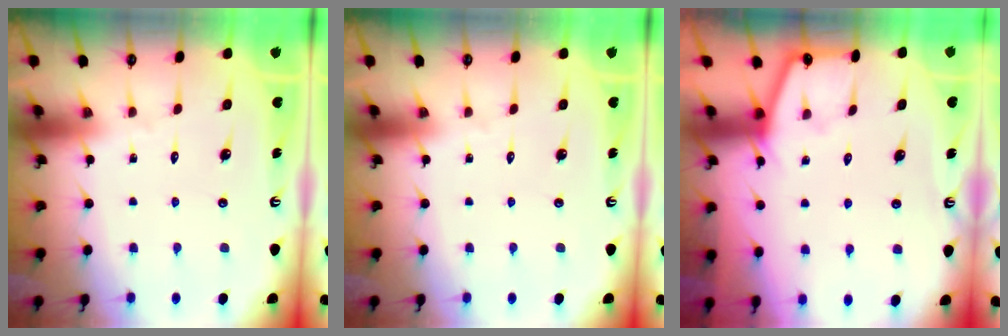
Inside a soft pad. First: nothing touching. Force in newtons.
{"total": 0.0}
{"total": 5.0, "press": 5.0, "slide": 0.3}